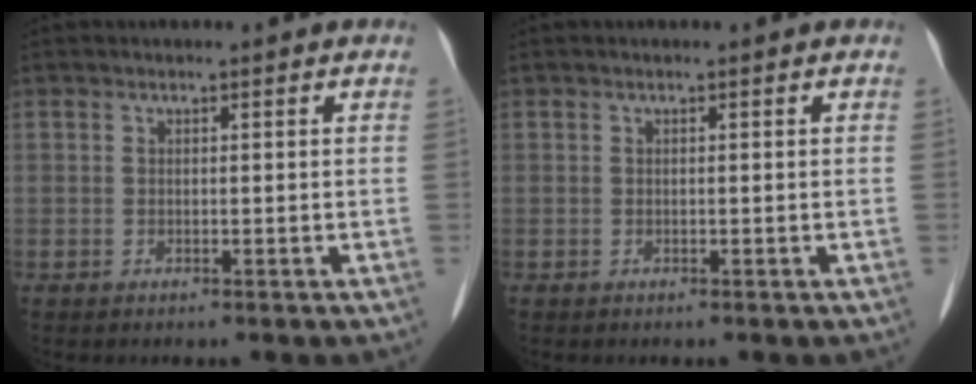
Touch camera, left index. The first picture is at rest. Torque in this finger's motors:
{"motor_torque": [0.00, 0.00, 0.01, 0.00]}